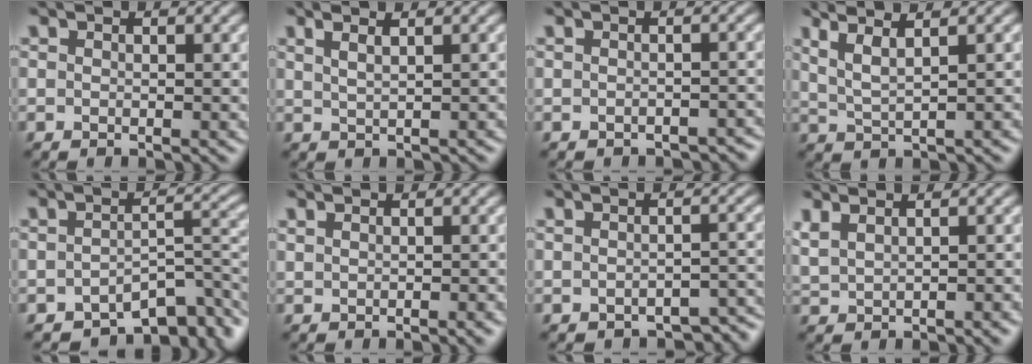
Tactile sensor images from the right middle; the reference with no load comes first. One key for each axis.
{"total": 2.7, "fx": 1.7, "fy": 1.0, "fz": 1.8, "tx": -0.012, "ty": 0.005, "tz": 0.016}
{"total": 1.6, "fx": -1.4, "fy": 0.6, "fz": 0.3, "tx": 0.001, "ty": -0.003, "tz": -0.013}
{"total": 4.2, "fx": 2.7, "fy": 1.1, "fz": 3.0, "tx": -0.050, "ty": 0.016, "tz": 0.037}
{"total": 6.8, "fx": -4.8, "fy": 2.9, "fz": 3.9, "tx": -0.033, "ty": -0.007, "tz": -0.068}
{"total": 1.8, "fx": 0.2, "fy": 0.9, "fz": 1.6, "tx": -0.009, "ty": 0.003, "tz": 0.004}
{"total": 3.3, "fx": -2.6, "fy": 1.4, "fz": 1.3, "tx": -0.009, "ty": -0.009, "tz": -0.025}
{"total": 3.6, "fx": 1.5, "fy": 1.8, "fz": 2.7, "tx": -0.039, "ty": 0.025, "tz": 0.028}